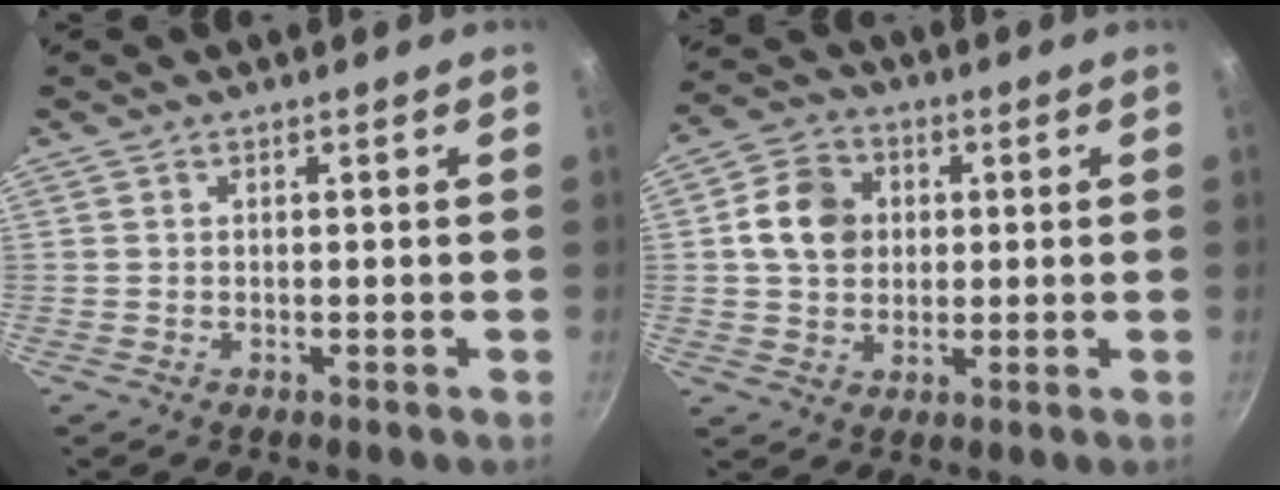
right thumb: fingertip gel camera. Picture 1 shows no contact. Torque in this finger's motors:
{"motor_torque": [1.00, 1.38, 1.01, 0.01, 0.09]}